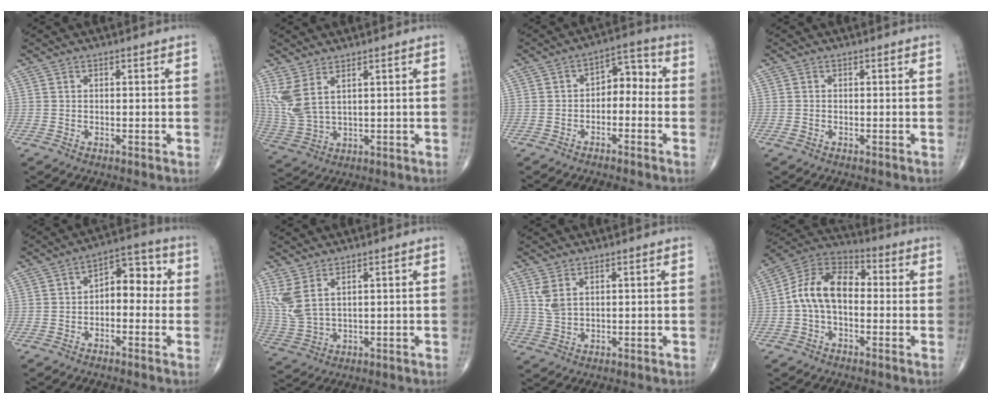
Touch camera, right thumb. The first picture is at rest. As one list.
[{"total": 7.9, "force": [3.8, 3.2, 6.2], "torque": [-0.154, -0.016, 0.090]}, {"total": 6.0, "force": [-1.2, 3.9, 4.4], "torque": [-0.039, 0.043, -0.032]}, {"total": 0.6, "force": [-0.2, 0.4, 0.4], "torque": [-0.012, 0.001, -0.003]}, {"total": 7.7, "force": [-0.3, 4.8, 6.0], "torque": [-0.050, 0.037, -0.020]}, {"total": 6.9, "force": [3.4, 2.8, 5.3], "torque": [-0.132, -0.014, 0.082]}, {"total": 3.5, "force": [1.7, 1.6, 2.5], "torque": [-0.054, -0.003, 0.044]}, {"total": 11.7, "force": [-0.6, 7.4, 9.0], "torque": [-0.152, 0.035, -0.026]}]